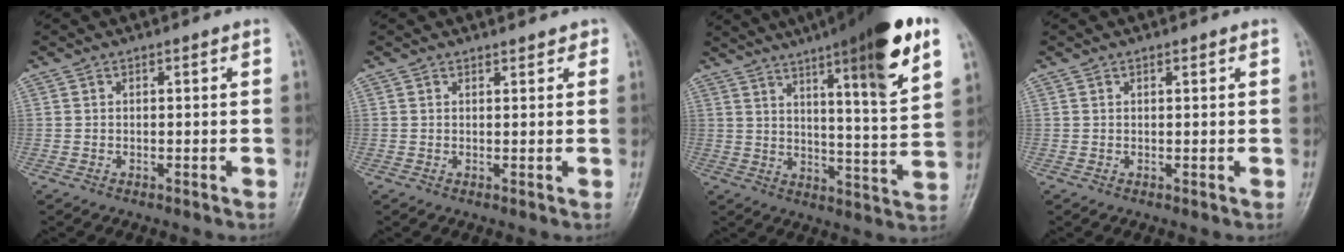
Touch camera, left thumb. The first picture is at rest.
{"total": 1.7, "force": [1.4, 0.8, 0.5], "torque": [0.009, -0.004, 0.012]}
{"total": 21.7, "force": [12.0, 3.0, 17.8], "torque": [-0.242, -0.040, 0.177]}
{"total": 0.8, "force": [0.5, 0.3, 0.5], "torque": [-0.006, -0.002, 0.007]}